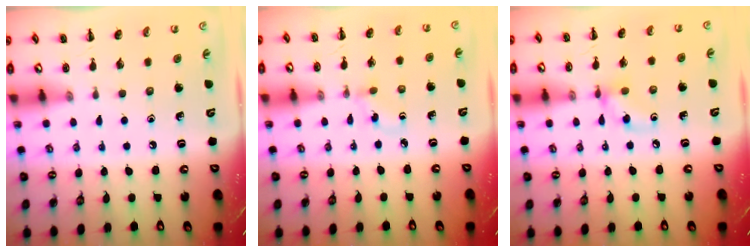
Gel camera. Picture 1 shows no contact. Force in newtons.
{"total": 1.9, "press": 1.6, "slide": 1.0}
{"total": 5.1, "press": 5.1, "slide": 0.3}